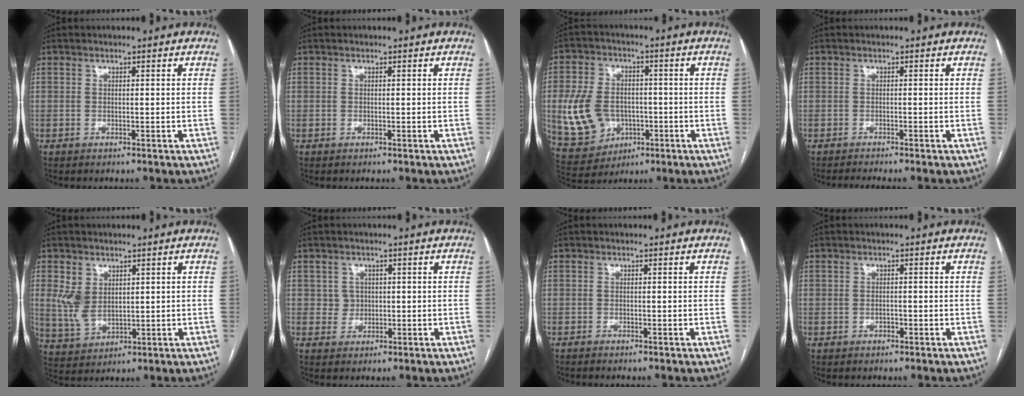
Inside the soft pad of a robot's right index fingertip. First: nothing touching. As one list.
[{"total": 0.0}, {"total": 11.9, "force": [-1.6, 9.1, 7.4], "torque": [-0.176, 0.019, -0.010]}, {"total": 2.6, "force": [-2.3, -0.6, 1.0], "torque": [-0.010, -0.004, -0.036]}, {"total": 5.5, "force": [1.8, 3.9, 3.5], "torque": [-0.086, 0.006, 0.048]}, {"total": 2.2, "force": [0.2, 2.1, 0.1], "torque": [0.005, 0.005, 0.004]}, {"total": 0.7, "force": [-0.6, 0.0, 0.2], "torque": [-0.006, -0.001, -0.011]}, {"total": 0.9, "force": [-0.4, 0.7, 0.4], "torque": [-0.010, 0.002, -0.005]}]